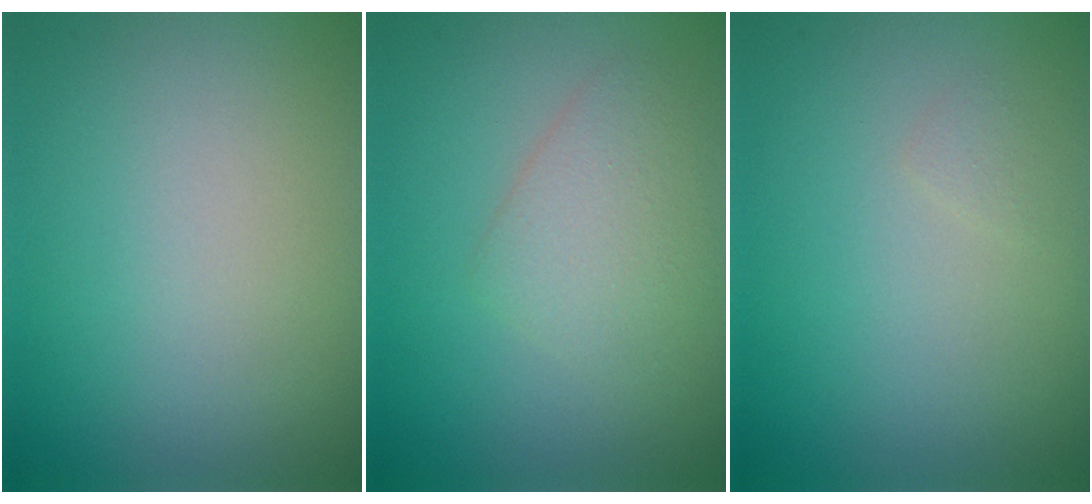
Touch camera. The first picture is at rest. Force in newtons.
{"total": 2.5, "press": 2.5, "slide": 0.1}
{"total": 0.6, "press": 0.6, "slide": 0.0}